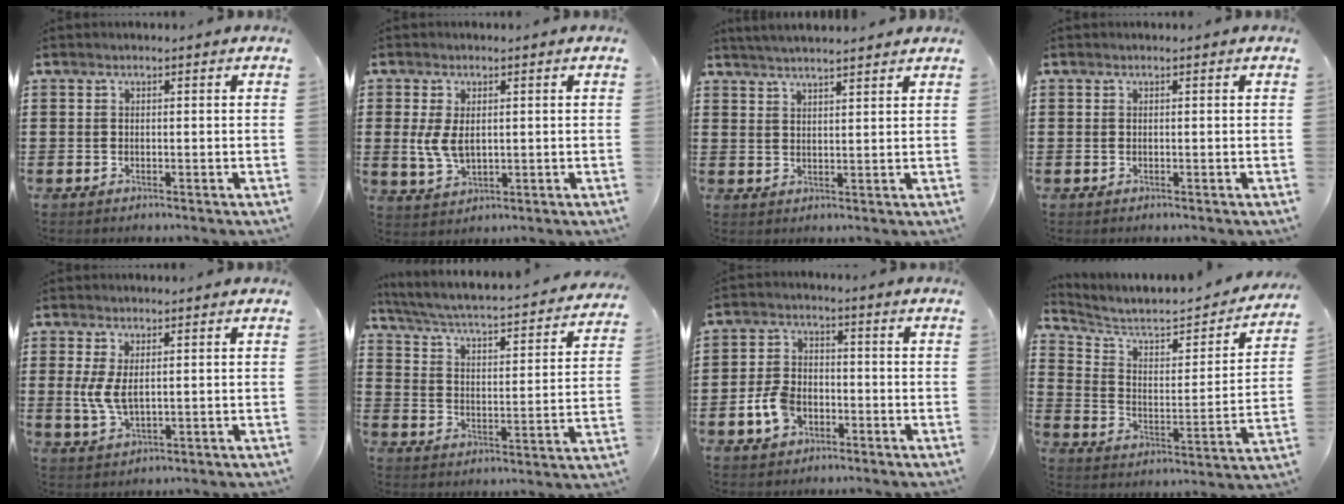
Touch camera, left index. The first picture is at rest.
{"total": 4.9, "force": [0.4, 2.9, 3.9], "torque": [-0.093, 0.004, 0.004]}
{"total": 4.8, "force": [3.9, 0.0, 2.8], "torque": [-0.063, -0.008, 0.069]}
{"total": 0.0}
{"total": 4.6, "force": [0.6, 2.1, 4.0], "torque": [-0.102, -0.001, 0.004]}
{"total": 3.0, "force": [2.6, -0.2, 1.4], "torque": [-0.046, -0.035, 0.032]}
{"total": 5.9, "force": [-2.4, 3.9, 3.8], "torque": [-0.092, 0.005, -0.049]}
{"total": 5.5, "force": [4.5, 1.7, 2.7], "torque": [-0.078, -0.029, 0.069]}